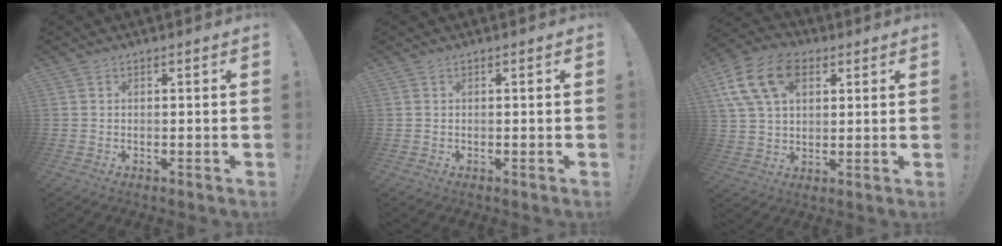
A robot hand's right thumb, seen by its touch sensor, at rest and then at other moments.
{"total": 0.0}
{"total": 15.7, "force": [6.5, 10.4, 9.9], "torque": [-0.178, -0.019, 0.124]}